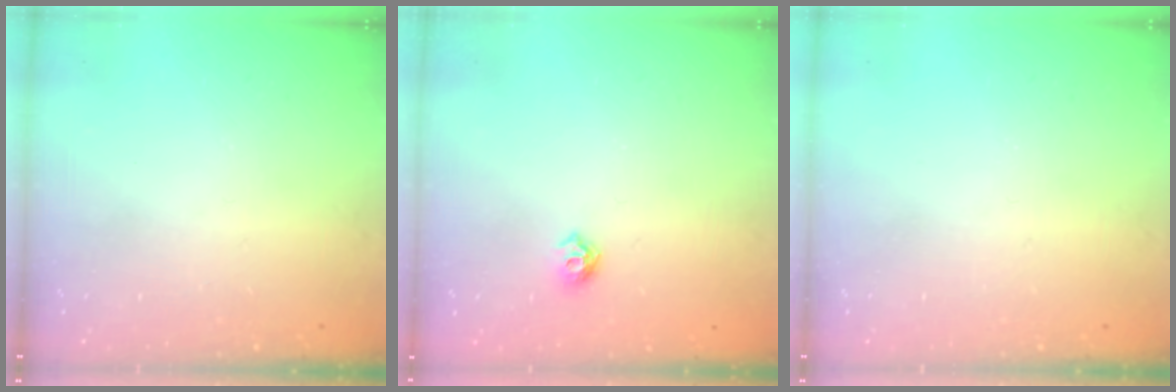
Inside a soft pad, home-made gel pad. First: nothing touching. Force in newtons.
{"total": 5.9, "press": 5.8, "slide": 1.0}
{"total": 0.0}